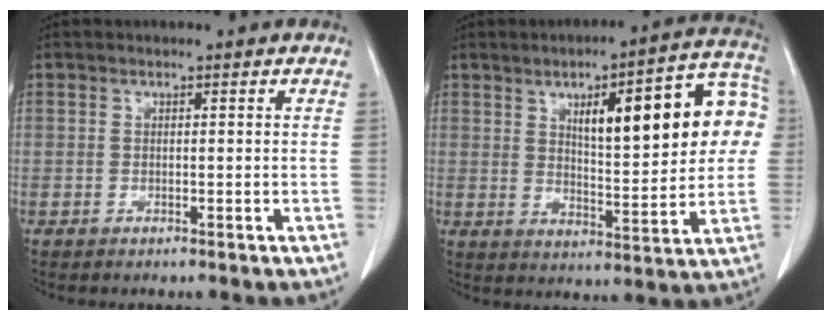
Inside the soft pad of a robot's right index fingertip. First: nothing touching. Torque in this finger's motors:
{"motor_torque": [0.73, 0.06, 0.39, 0.11]}